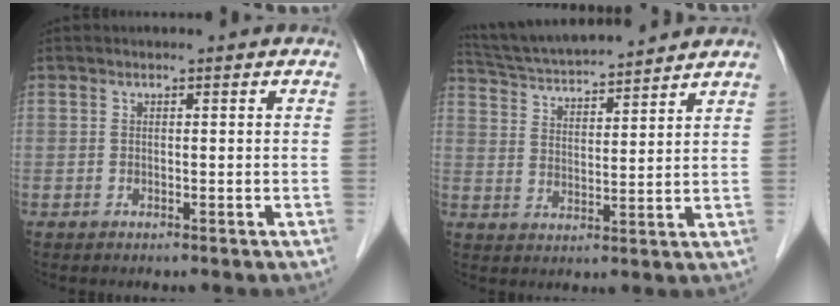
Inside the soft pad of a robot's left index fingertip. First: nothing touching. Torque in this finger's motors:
{"motor_torque": [-0.26, -0.89, 0.58, 0.16]}